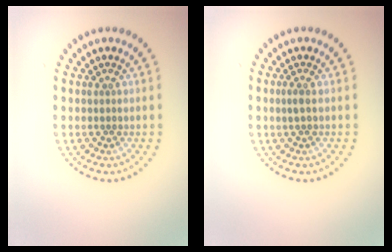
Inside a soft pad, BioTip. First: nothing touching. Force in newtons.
{"total": 0.8, "press": 0.7, "slide": 0.4}